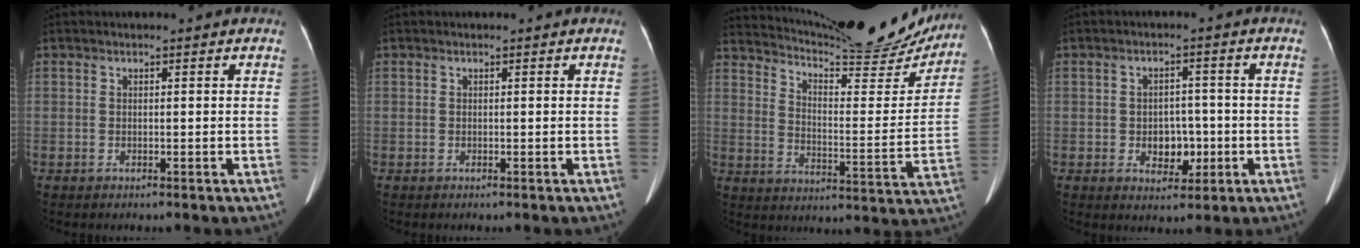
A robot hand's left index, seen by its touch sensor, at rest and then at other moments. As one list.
[{"total": 0.0}, {"total": 23.4, "force": [21.8, 3.2, 7.9], "torque": [-0.122, -0.052, 0.285]}, {"total": 4.8, "force": [-1.0, 3.4, 3.2], "torque": [-0.045, 0.009, -0.007]}]